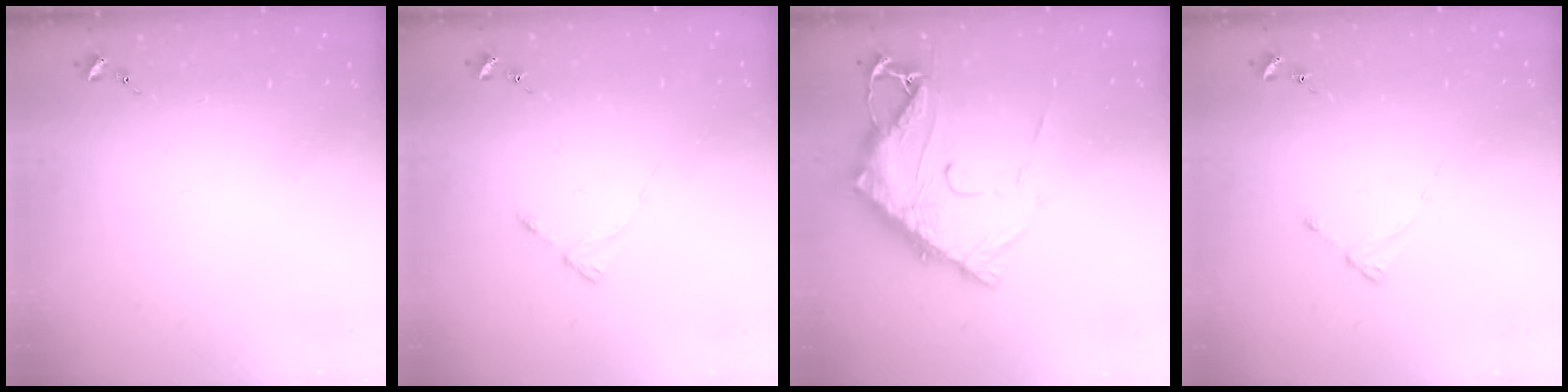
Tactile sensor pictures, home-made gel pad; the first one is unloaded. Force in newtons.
{"total": 2.7, "press": 2.7, "slide": 0.3}
{"total": 19.3, "press": 19.2, "slide": 1.9}
{"total": 2.3, "press": 2.3, "slide": 0.3}